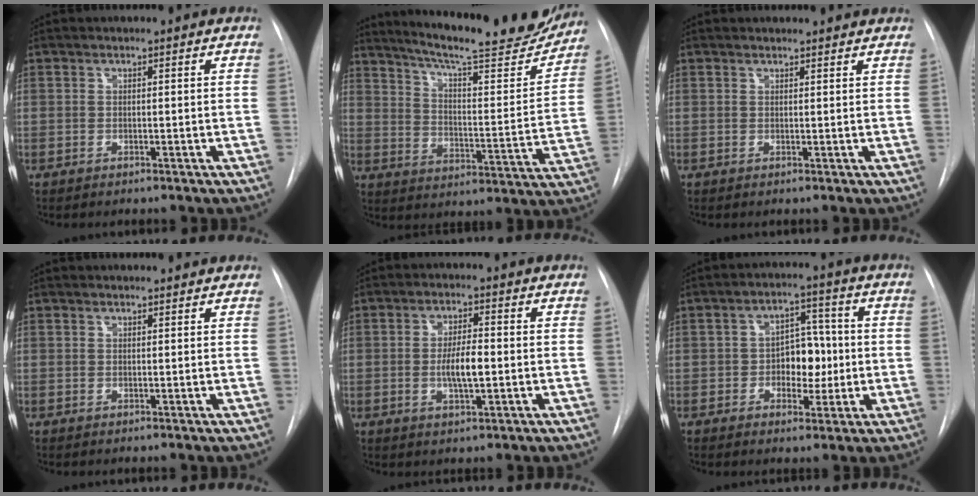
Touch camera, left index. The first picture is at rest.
{"total": 22.4, "force": [20.0, 2.5, 9.9], "torque": [-0.152, -0.052, 0.265]}
{"total": 3.3, "force": [3.2, 0.5, 0.6], "torque": [-0.009, 0.011, 0.031]}
{"total": 2.3, "force": [2.2, 0.3, 0.4], "torque": [-0.008, 0.011, 0.022]}
{"total": 5.1, "force": [-1.4, 1.1, 4.8], "torque": [-0.093, -0.008, -0.021]}
{"total": 6.8, "force": [-1.5, 4.0, 5.2], "torque": [-0.070, 0.011, -0.019]}